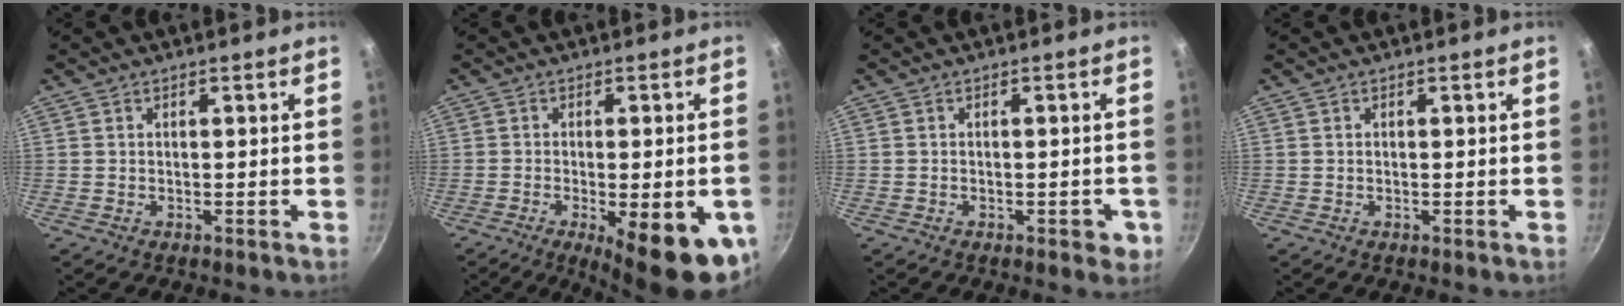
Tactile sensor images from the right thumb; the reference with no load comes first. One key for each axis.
{"total": 15.8, "fx": -5.5, "fy": 4.9, "fz": 13.9, "tx": -0.155, "ty": 0.002, "tz": -0.066}
{"total": 3.3, "fx": -1.2, "fy": 1.7, "fz": 2.5, "tx": -0.015, "ty": 0.006, "tz": -0.013}
{"total": 0.0}